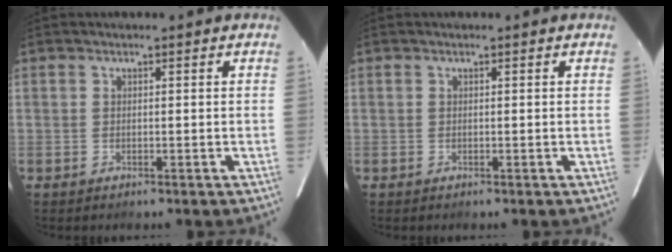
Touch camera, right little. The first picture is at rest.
{"total": 0.0}